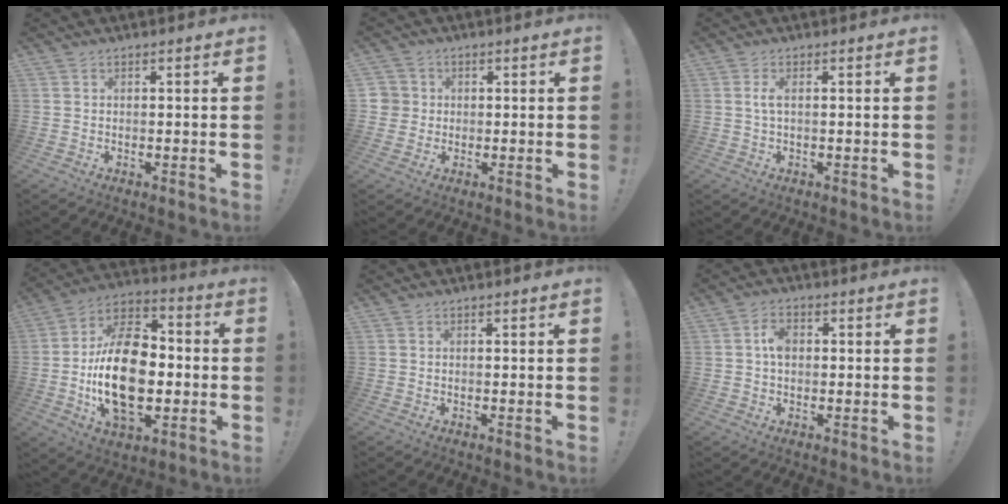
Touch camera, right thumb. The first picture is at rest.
{"total": 3.8, "force": [0.3, 3.7, 0.8], "torque": [-0.015, 0.001, 0.004]}
{"total": 2.4, "force": [0.1, 0.4, 2.4], "torque": [-0.049, 0.003, 0.002]}
{"total": 23.4, "force": [-3.0, 14.5, 18.1], "torque": [-0.332, 0.014, -0.048]}
{"total": 0.0}
{"total": 4.5, "force": [0.2, 3.1, 3.3], "torque": [-0.048, 0.007, 0.003]}